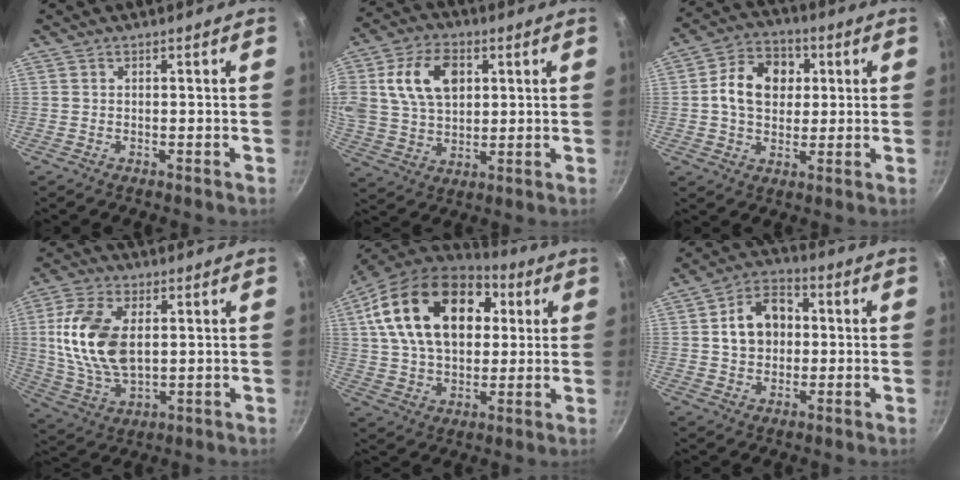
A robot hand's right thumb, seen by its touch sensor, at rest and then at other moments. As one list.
[{"total": 14.7, "force": [4.0, 10.1, 9.9], "torque": [-0.166, 0.005, 0.073]}, {"total": 12.1, "force": [1.9, 9.4, 7.4], "torque": [-0.096, 0.013, 0.019]}, {"total": 15.8, "force": [2.6, 9.1, 12.6], "torque": [-0.236, -0.007, 0.057]}, {"total": 25.0, "force": [7.4, 16.1, 17.7], "torque": [-0.284, 0.001, 0.120]}, {"total": 11.0, "force": [1.2, 8.4, 6.9], "torque": [-0.086, 0.021, 0.011]}]